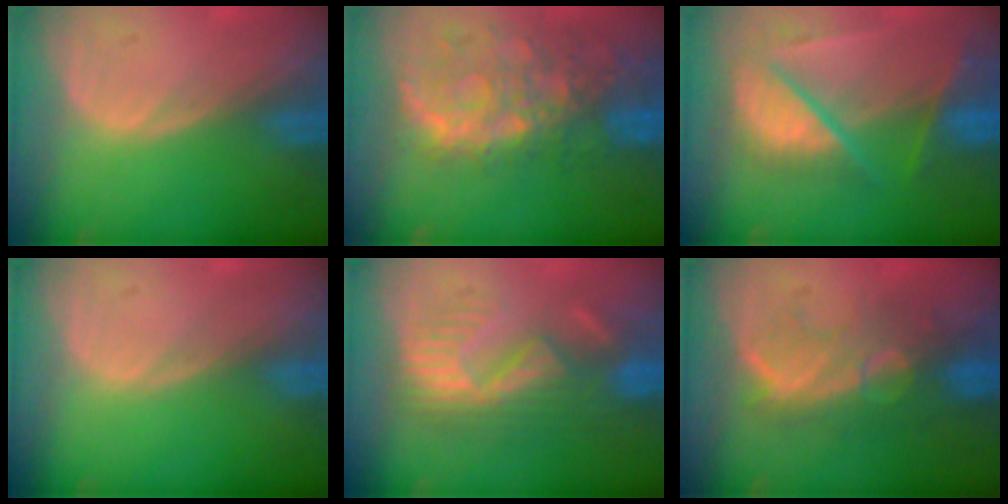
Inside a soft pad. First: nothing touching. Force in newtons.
{"total": 11.2, "press": 9.6, "slide": 5.6}
{"total": 9.3, "press": 8.1, "slide": 4.5}
{"total": 0.0}
{"total": 8.9, "press": 8.4, "slide": 3.0}
{"total": 9.0, "press": 8.5, "slide": 3.0}